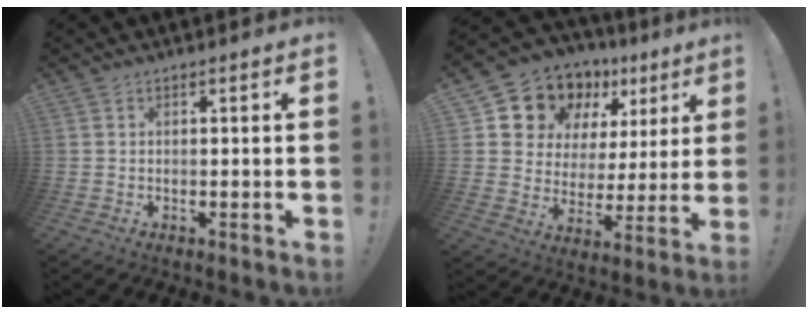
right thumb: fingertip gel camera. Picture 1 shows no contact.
{"total": 13.3, "force": [9.5, 8.5, 3.9], "torque": [-0.072, -0.073, 0.186]}